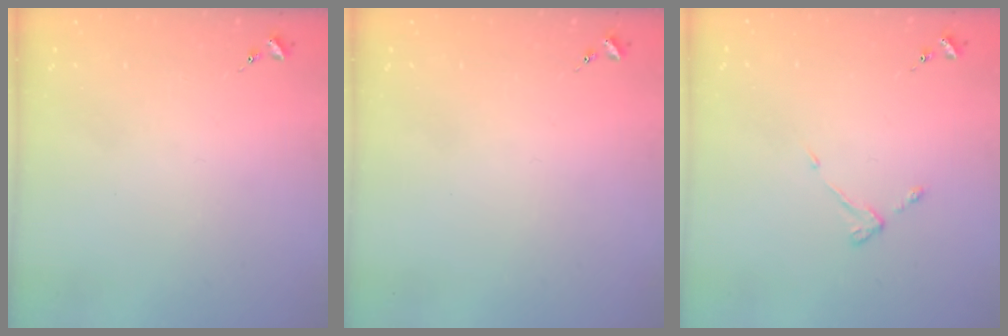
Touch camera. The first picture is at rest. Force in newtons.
{"total": 0.0}
{"total": 3.7, "press": 3.7, "slide": 0.5}